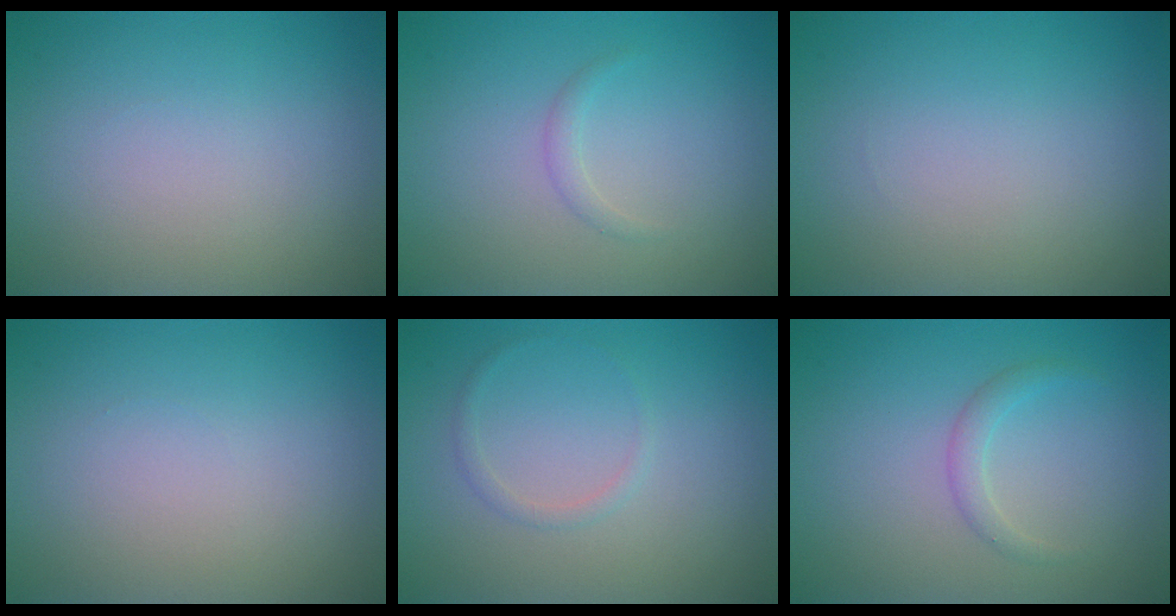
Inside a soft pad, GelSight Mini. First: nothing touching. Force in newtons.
{"total": 0.8, "press": 0.8, "slide": 0.0}
{"total": 0.0}
{"total": 0.0}
{"total": 0.8, "press": 0.8, "slide": 0.0}
{"total": 0.9, "press": 0.9, "slide": 0.0}